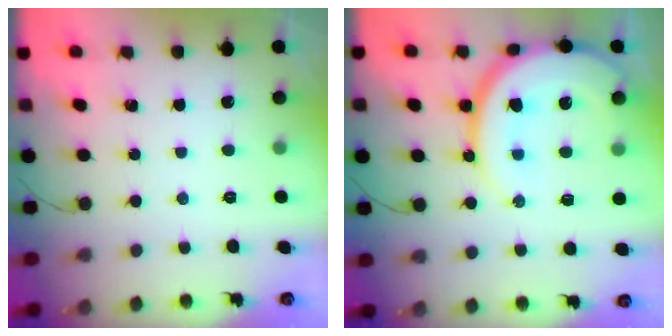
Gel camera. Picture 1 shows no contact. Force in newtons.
{"total": 19.6, "press": 19.6, "slide": 1.9}